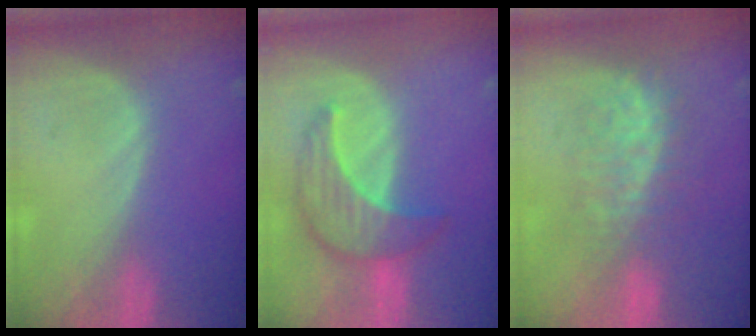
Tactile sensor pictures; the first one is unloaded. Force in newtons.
{"total": 7.4, "press": 7.4, "slide": 0.2}
{"total": 7.5, "press": 7.3, "slide": 1.7}